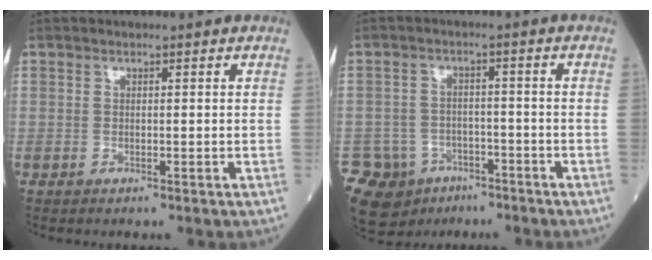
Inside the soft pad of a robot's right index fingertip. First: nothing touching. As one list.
[{"total": 10.7, "force": [-6.3, 8.4, 1.9], "torque": [-0.055, 0.023, -0.084]}]